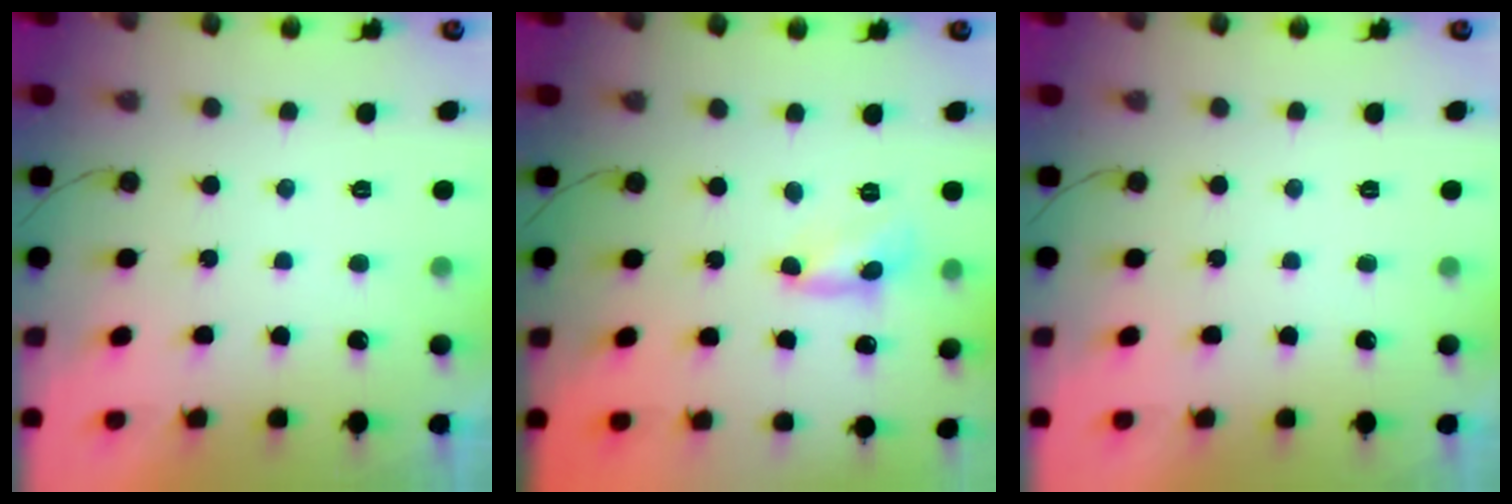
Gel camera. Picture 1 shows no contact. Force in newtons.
{"total": 2.7, "press": 2.7, "slide": 0.1}
{"total": 0.0}